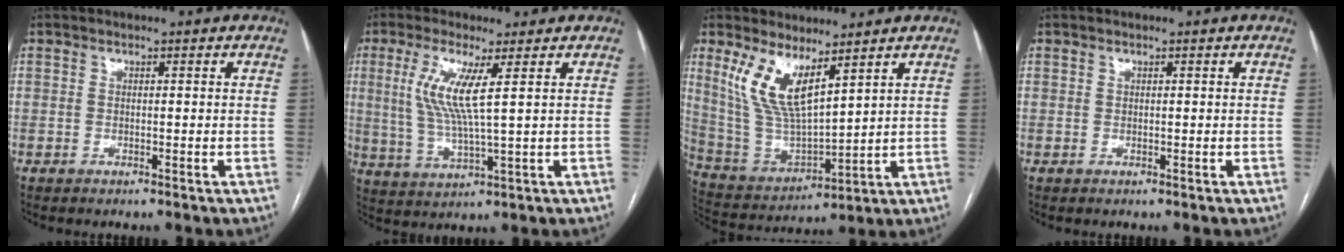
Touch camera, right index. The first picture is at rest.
{"total": 8.1, "force": [2.4, 0.3, 7.8], "torque": [-0.174, -0.005, 0.048]}
{"total": 11.0, "force": [6.3, 2.9, 8.5], "torque": [-0.186, -0.008, 0.141]}
{"total": 0.0}